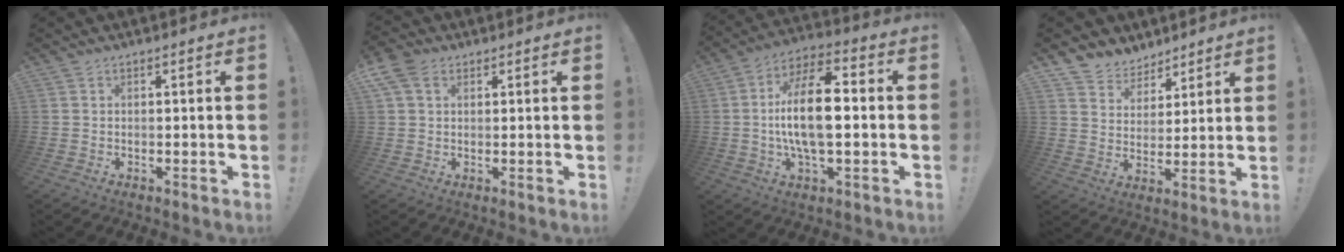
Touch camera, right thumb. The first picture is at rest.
{"total": 6.2, "force": [2.8, 4.2, 3.6], "torque": [-0.068, 0.002, 0.058]}
{"total": 15.9, "force": [-0.8, 6.6, 14.4], "torque": [-0.267, 0.003, -0.024]}
{"total": 6.9, "force": [5.2, 4.5, 0.0], "torque": [-0.008, -0.049, 0.104]}